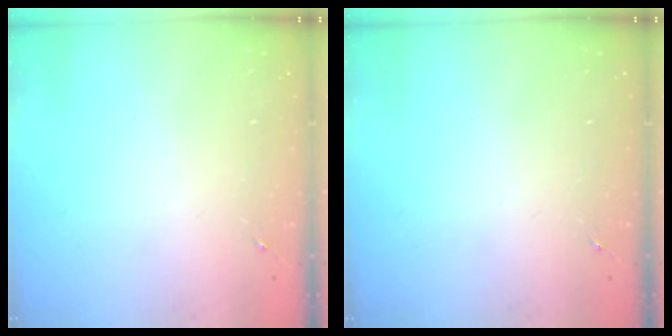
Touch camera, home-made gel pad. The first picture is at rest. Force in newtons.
{"total": 0.0}